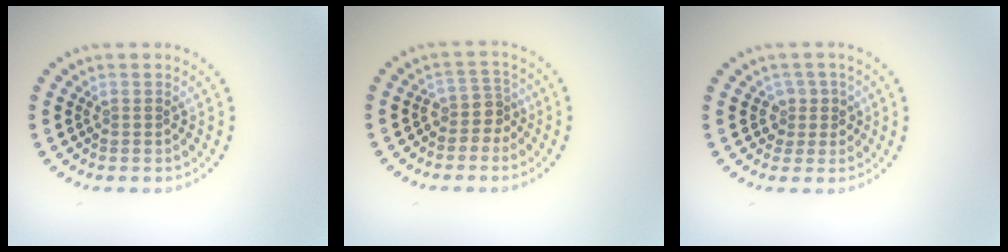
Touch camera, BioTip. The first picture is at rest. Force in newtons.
{"total": 2.2, "press": 1.6, "slide": 1.5}
{"total": 2.0, "press": 1.5, "slide": 1.2}